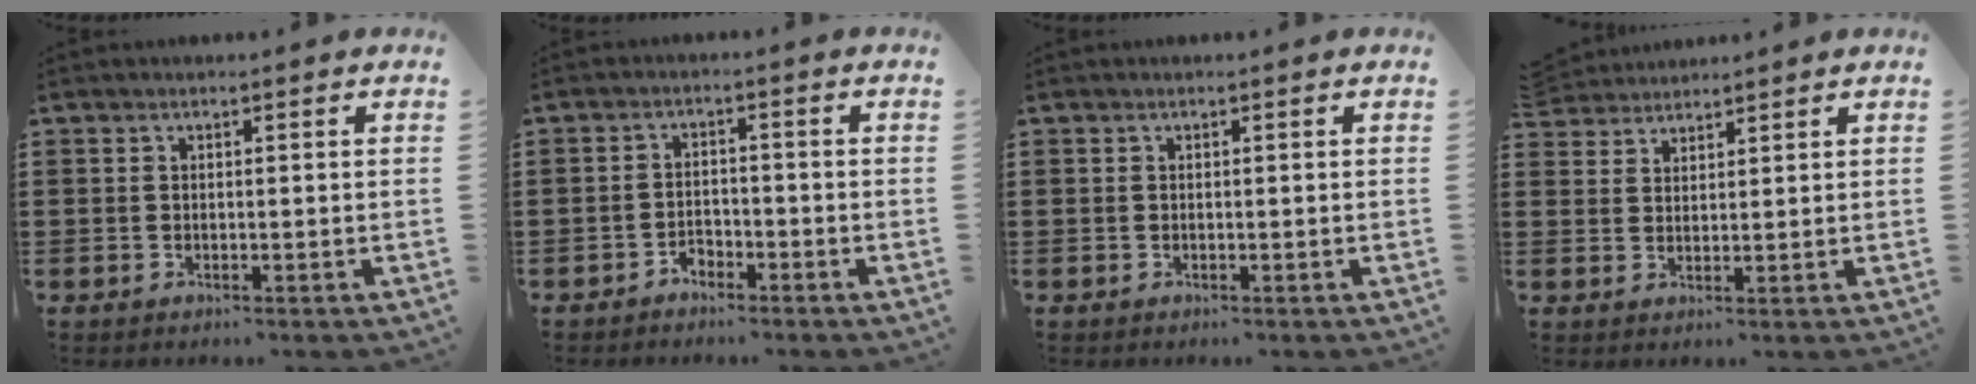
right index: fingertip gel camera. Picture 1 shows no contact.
{"total": 2.0, "force": [-1.9, 0.8, 0.1], "torque": [-0.009, 0.003, -0.041]}
{"total": 0.0}
{"total": 3.0, "force": [2.9, 0.5, -0.3], "torque": [-0.002, -0.002, 0.057]}